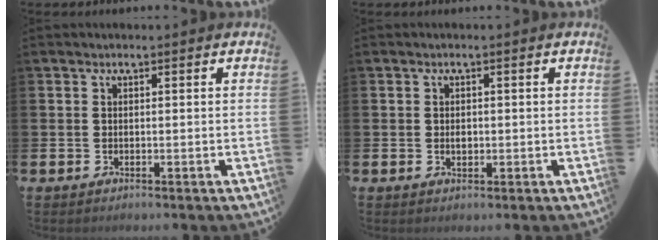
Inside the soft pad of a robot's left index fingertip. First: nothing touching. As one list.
[{"total": 1.2, "force": [0.0, 0.8, 0.9], "torque": [-0.008, 0.002, -0.004]}]